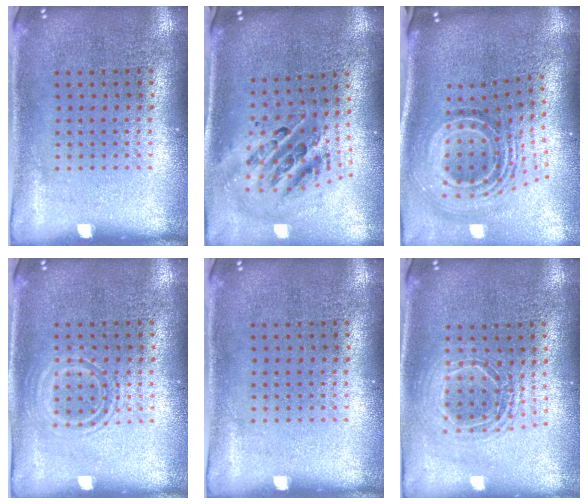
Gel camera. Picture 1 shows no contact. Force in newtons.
{"total": 1.6, "press": 1.3, "slide": 0.9}
{"total": 2.4, "press": 1.6, "slide": 1.7}
{"total": 1.0, "press": 0.9, "slide": 0.3}
{"total": 0.0}
{"total": 1.5, "press": 1.3, "slide": 0.8}